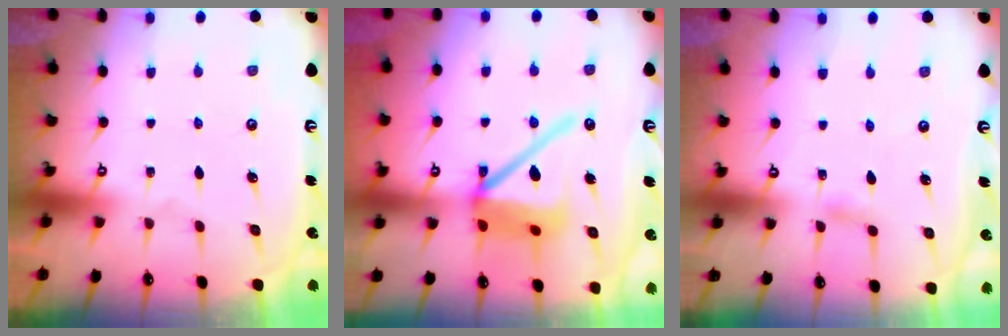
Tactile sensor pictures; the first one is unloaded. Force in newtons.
{"total": 15.3, "press": 15.2, "slide": 1.9}
{"total": 3.7, "press": 3.6, "slide": 0.5}